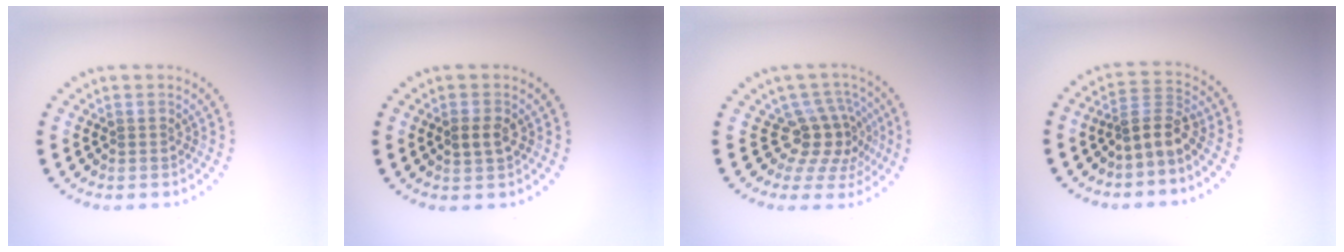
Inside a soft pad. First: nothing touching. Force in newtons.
{"total": 1.9, "press": 1.9, "slide": 0.1}
{"total": 4.0, "press": 2.8, "slide": 2.8}
{"total": 2.9, "press": 2.2, "slide": 1.9}